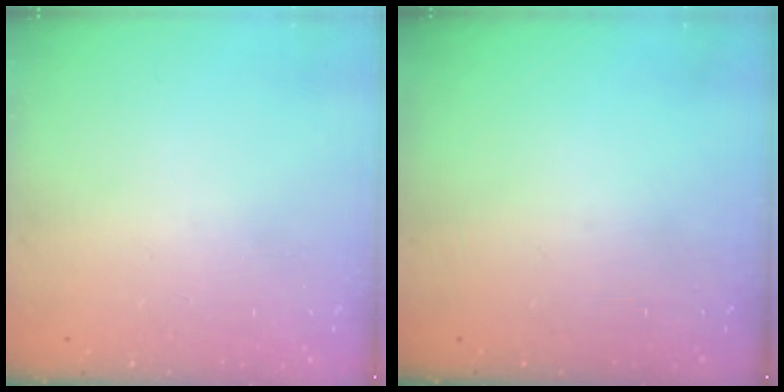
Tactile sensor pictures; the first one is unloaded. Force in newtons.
{"total": 0.0}